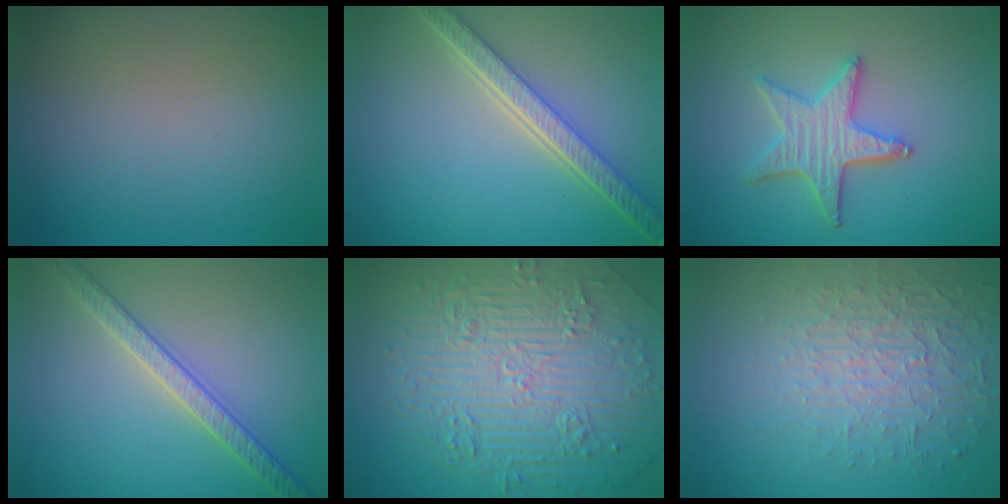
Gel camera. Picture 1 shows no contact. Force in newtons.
{"total": 5.3, "press": 4.1, "slide": 3.4}
{"total": 4.3, "press": 3.6, "slide": 2.2}
{"total": 3.3, "press": 3.3, "slide": 0.1}
{"total": 11.0, "press": 7.4, "slide": 8.2}
{"total": 3.7, "press": 3.3, "slide": 1.7}